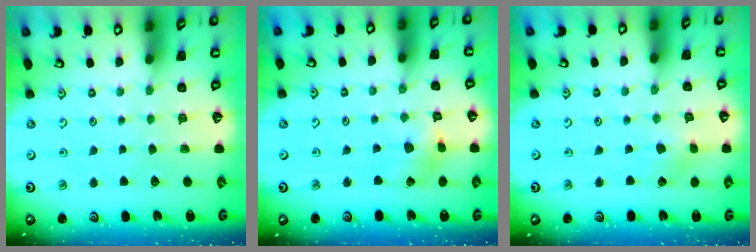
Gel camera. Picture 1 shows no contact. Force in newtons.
{"total": 6.2, "press": 6.2, "slide": 0.8}
{"total": 2.7, "press": 2.7, "slide": 0.3}